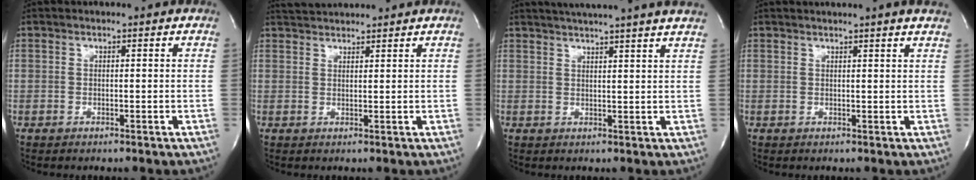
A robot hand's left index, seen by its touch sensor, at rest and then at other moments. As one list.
[{"total": 4.1, "force": [4.0, 0.1, 0.6], "torque": [-0.017, 0.029, 0.073]}, {"total": 15.0, "force": [13.2, -0.8, 6.9], "torque": [-0.120, 0.006, 0.165]}, {"total": 5.8, "force": [5.2, -0.9, 2.5], "torque": [-0.033, 0.012, 0.048]}]